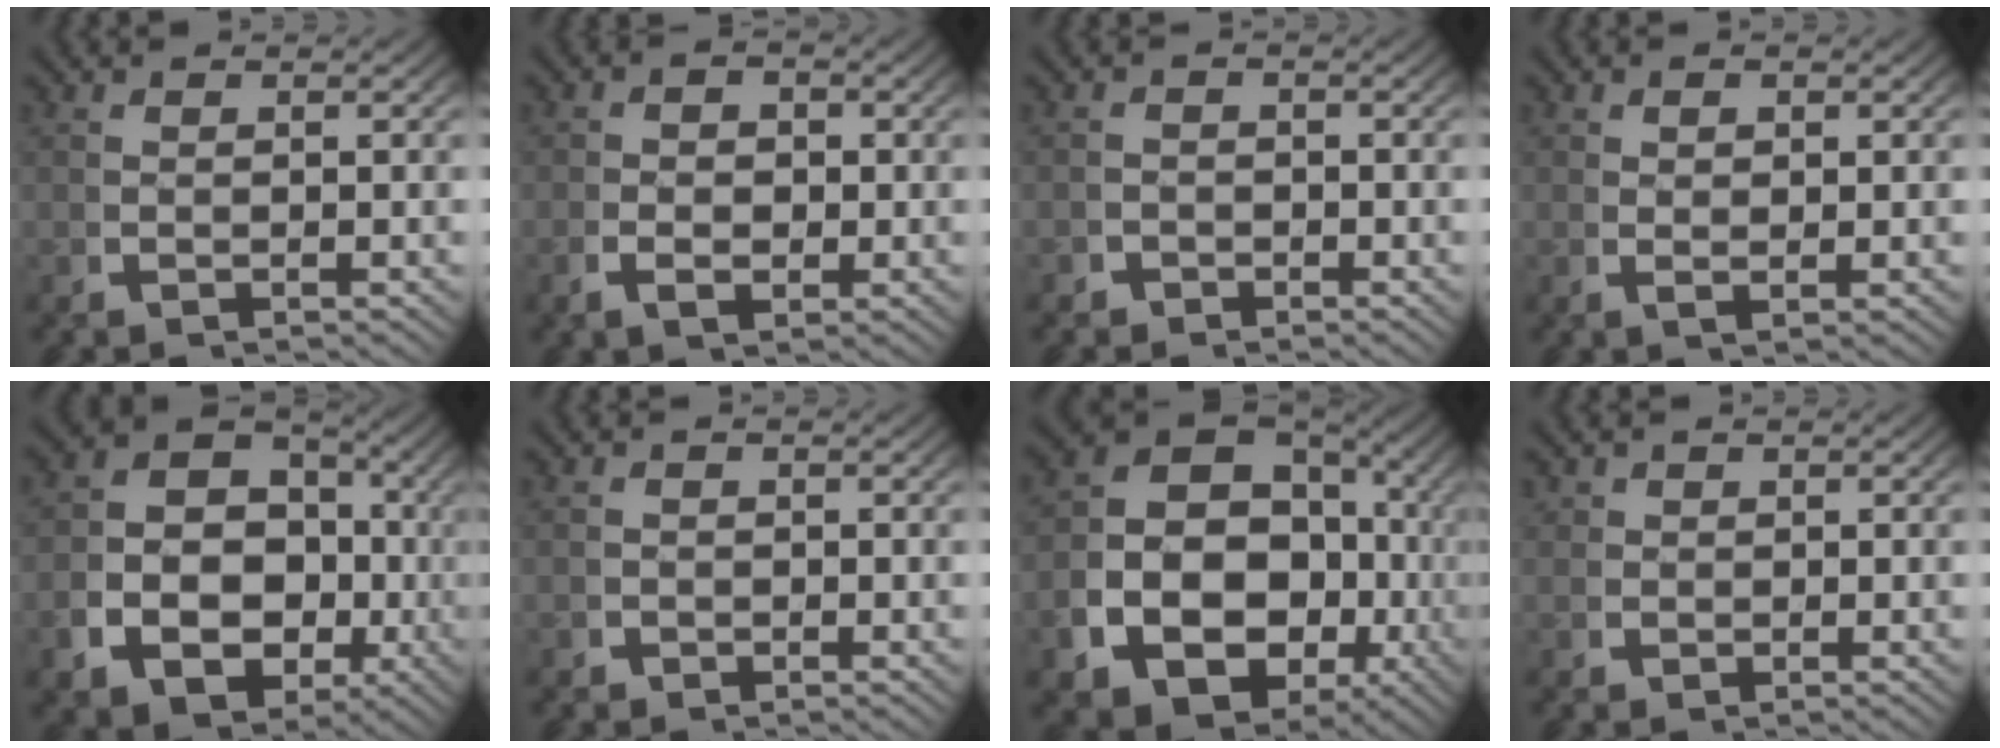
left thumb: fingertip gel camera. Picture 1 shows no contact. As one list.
[{"total": 2.7, "force": [-0.5, 1.9, 1.9], "torque": [-0.032, -0.008, -0.006]}, {"total": 1.5, "force": [-1.2, 0.8, -0.1], "torque": [0.007, -0.010, -0.022]}, {"total": 1.2, "force": [0.5, 0.3, 1.1], "torque": [-0.026, -0.006, 0.012]}, {"total": 13.8, "force": [-1.5, 11.2, 8.0], "torque": [-0.170, -0.041, -0.018]}, {"total": 0.8, "force": [-0.5, 0.6, 0.0], "torque": [0.001, -0.006, -0.012]}, {"total": 16.3, "force": [-3.6, 12.8, 9.6], "torque": [-0.209, -0.059, -0.046]}, {"total": 1.5, "force": [0.3, 1.5, 0.4], "torque": [-0.010, -0.009, 0.005]}]